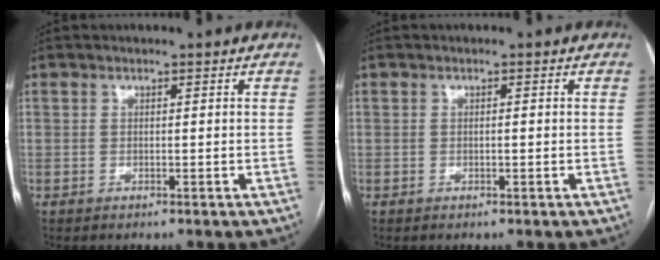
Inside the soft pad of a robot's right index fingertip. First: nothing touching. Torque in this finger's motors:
{"motor_torque": [-0.07, 0.15, -0.04, 0.00]}